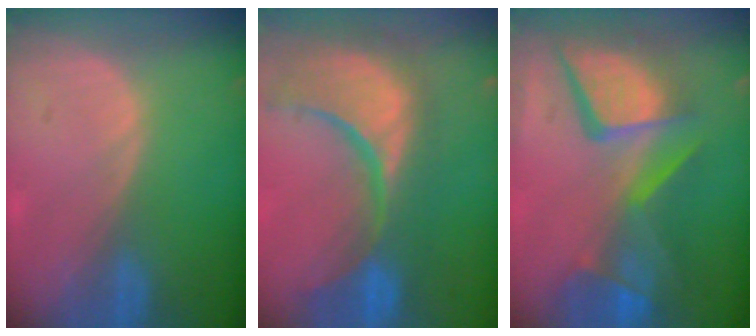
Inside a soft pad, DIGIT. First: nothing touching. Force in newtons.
{"total": 14.9, "press": 12.0, "slide": 8.9}
{"total": 13.1, "press": 10.8, "slide": 7.5}